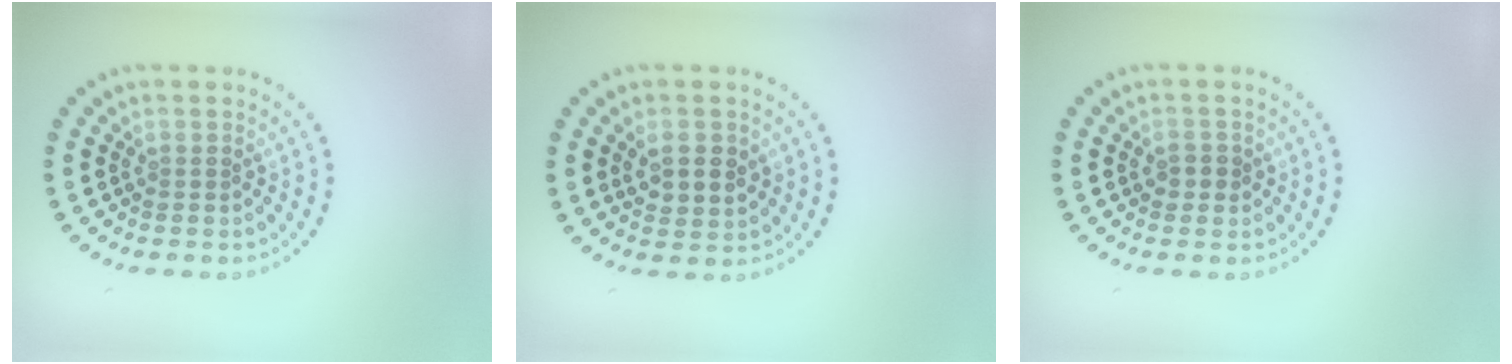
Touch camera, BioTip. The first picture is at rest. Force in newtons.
{"total": 2.7, "press": 2.6, "slide": 0.6}
{"total": 1.3, "press": 1.2, "slide": 0.5}